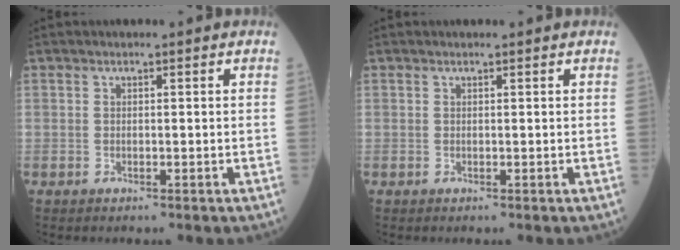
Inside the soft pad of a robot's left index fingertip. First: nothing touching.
{"total": 0.0}